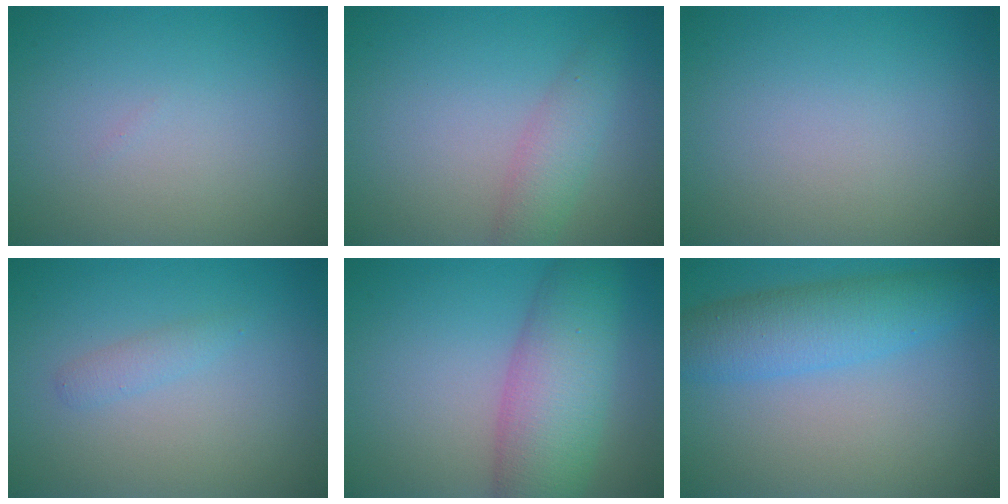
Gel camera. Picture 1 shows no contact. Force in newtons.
{"total": 2.6, "press": 2.6, "slide": 0.0}
{"total": 0.0}
{"total": 1.1, "press": 1.1, "slide": 0.1}
{"total": 7.7, "press": 7.7, "slide": 0.1}
{"total": 5.1, "press": 5.1, "slide": 0.3}